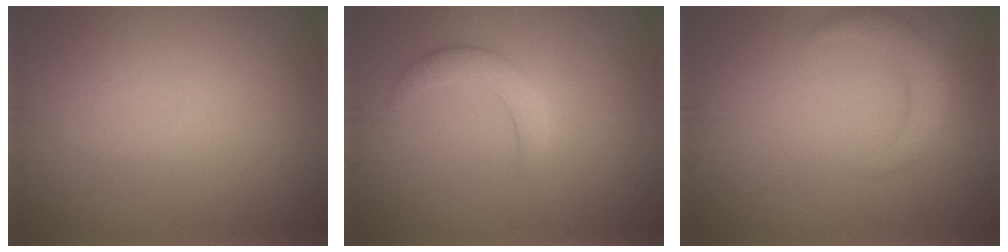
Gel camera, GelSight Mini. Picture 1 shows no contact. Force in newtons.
{"total": 2.7, "press": 2.7, "slide": 0.1}
{"total": 2.9, "press": 2.9, "slide": 0.2}